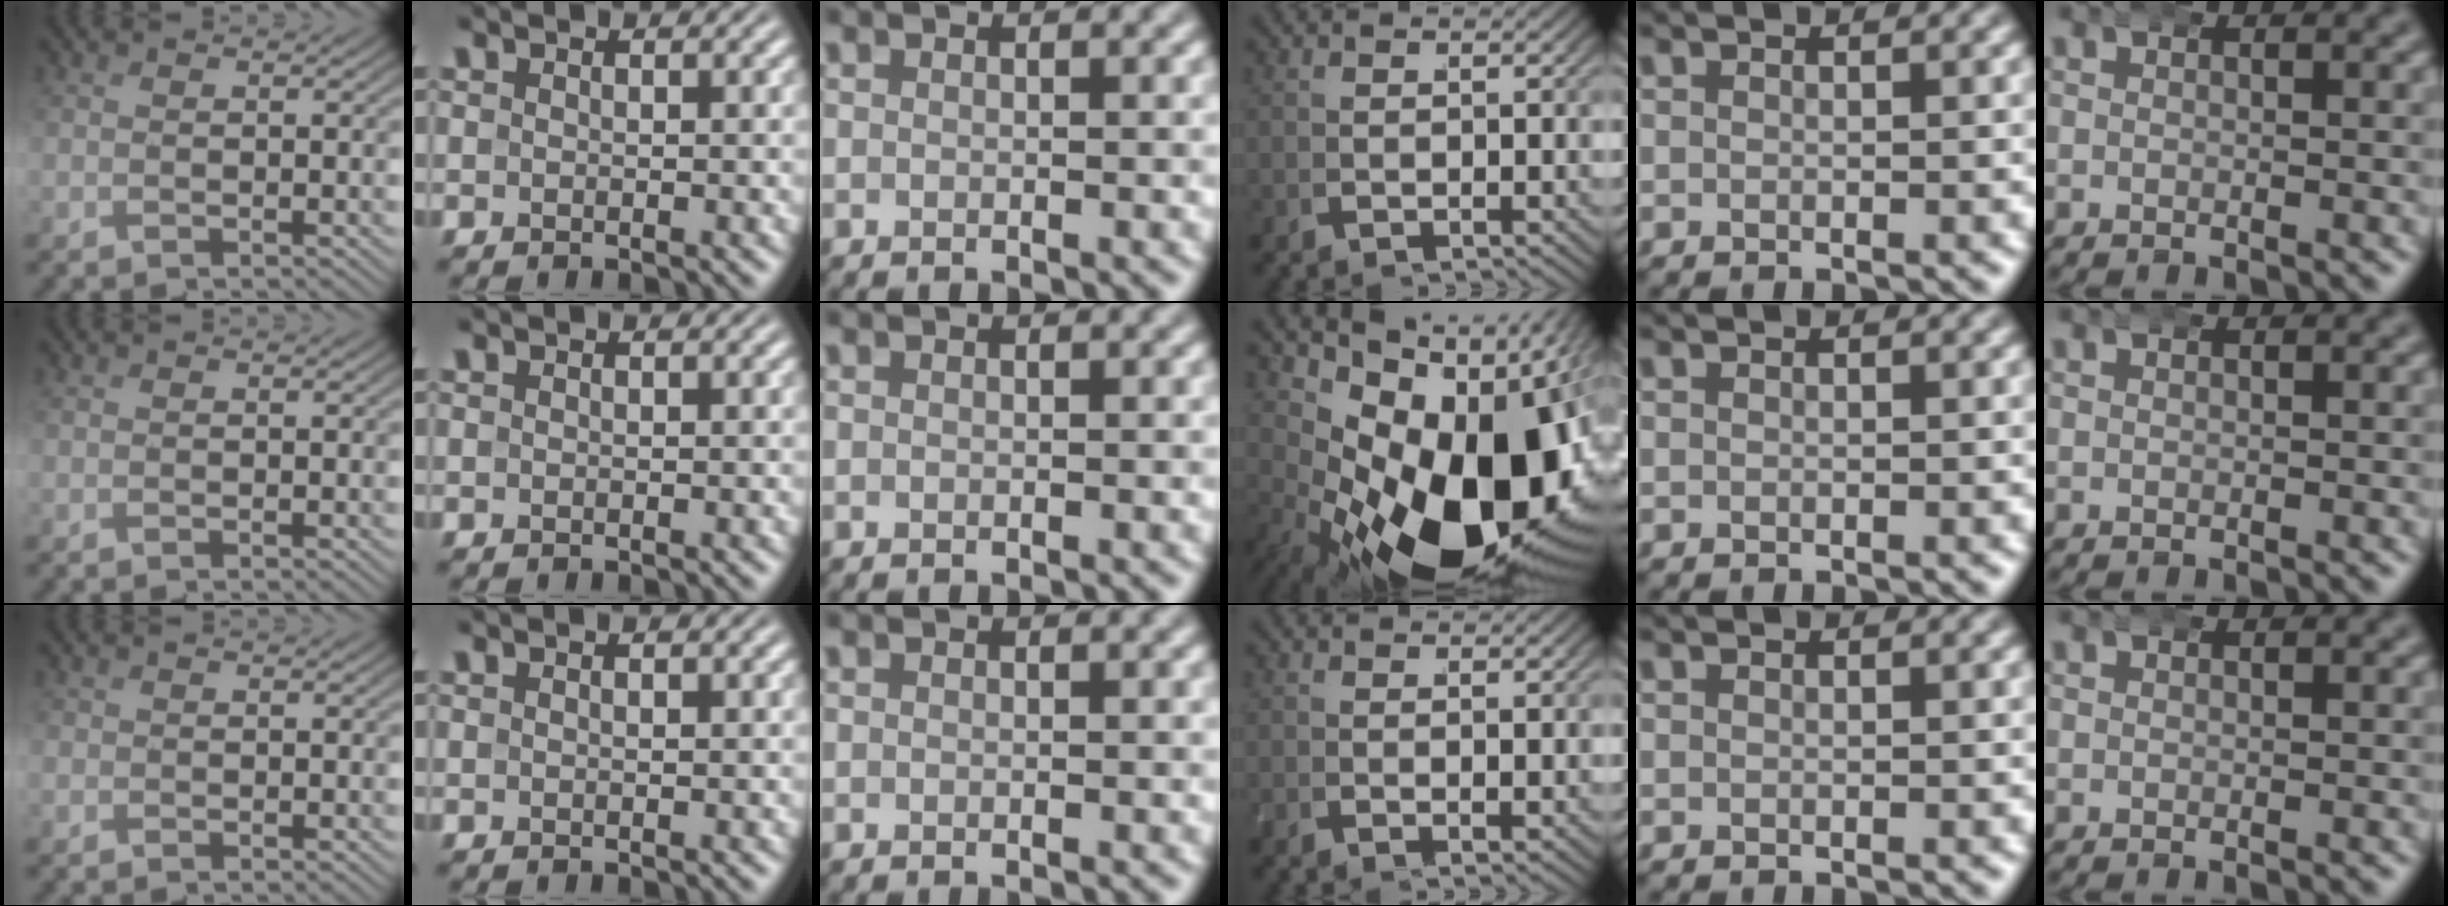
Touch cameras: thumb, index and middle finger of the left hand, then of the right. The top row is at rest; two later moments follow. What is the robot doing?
{"motion": "wrap", "object": "bandana"}